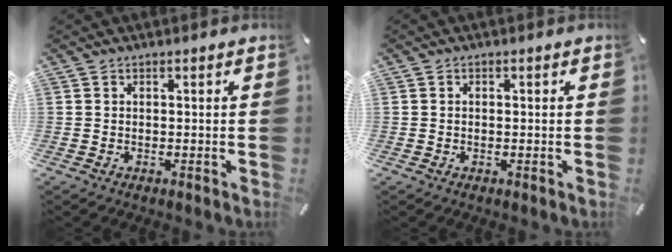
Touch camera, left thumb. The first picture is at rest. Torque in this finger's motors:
{"motor_torque": [-0.07, -0.32, -0.01, 0.13, -0.07]}